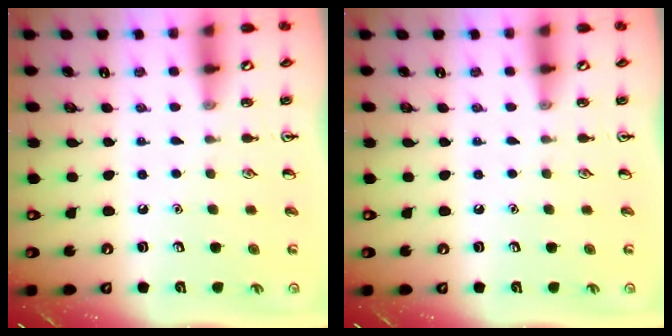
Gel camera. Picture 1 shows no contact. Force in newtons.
{"total": 0.0}